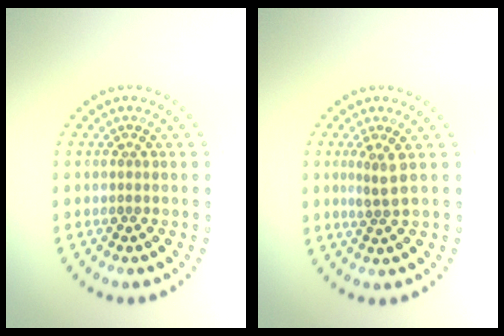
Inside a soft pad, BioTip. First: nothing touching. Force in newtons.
{"total": 2.0, "press": 1.3, "slide": 1.5}